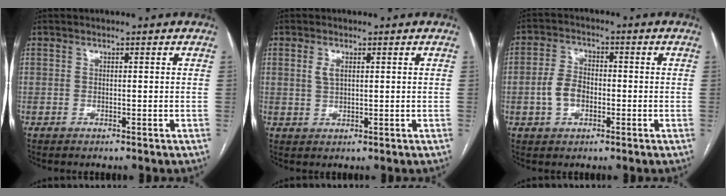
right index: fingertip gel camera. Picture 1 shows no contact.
{"total": 2.1, "force": [0.8, 0.9, 1.7], "torque": [-0.036, 0.001, 0.018]}
{"total": 5.6, "force": [-1.3, 3.8, 4.0], "torque": [-0.090, 0.014, -0.024]}